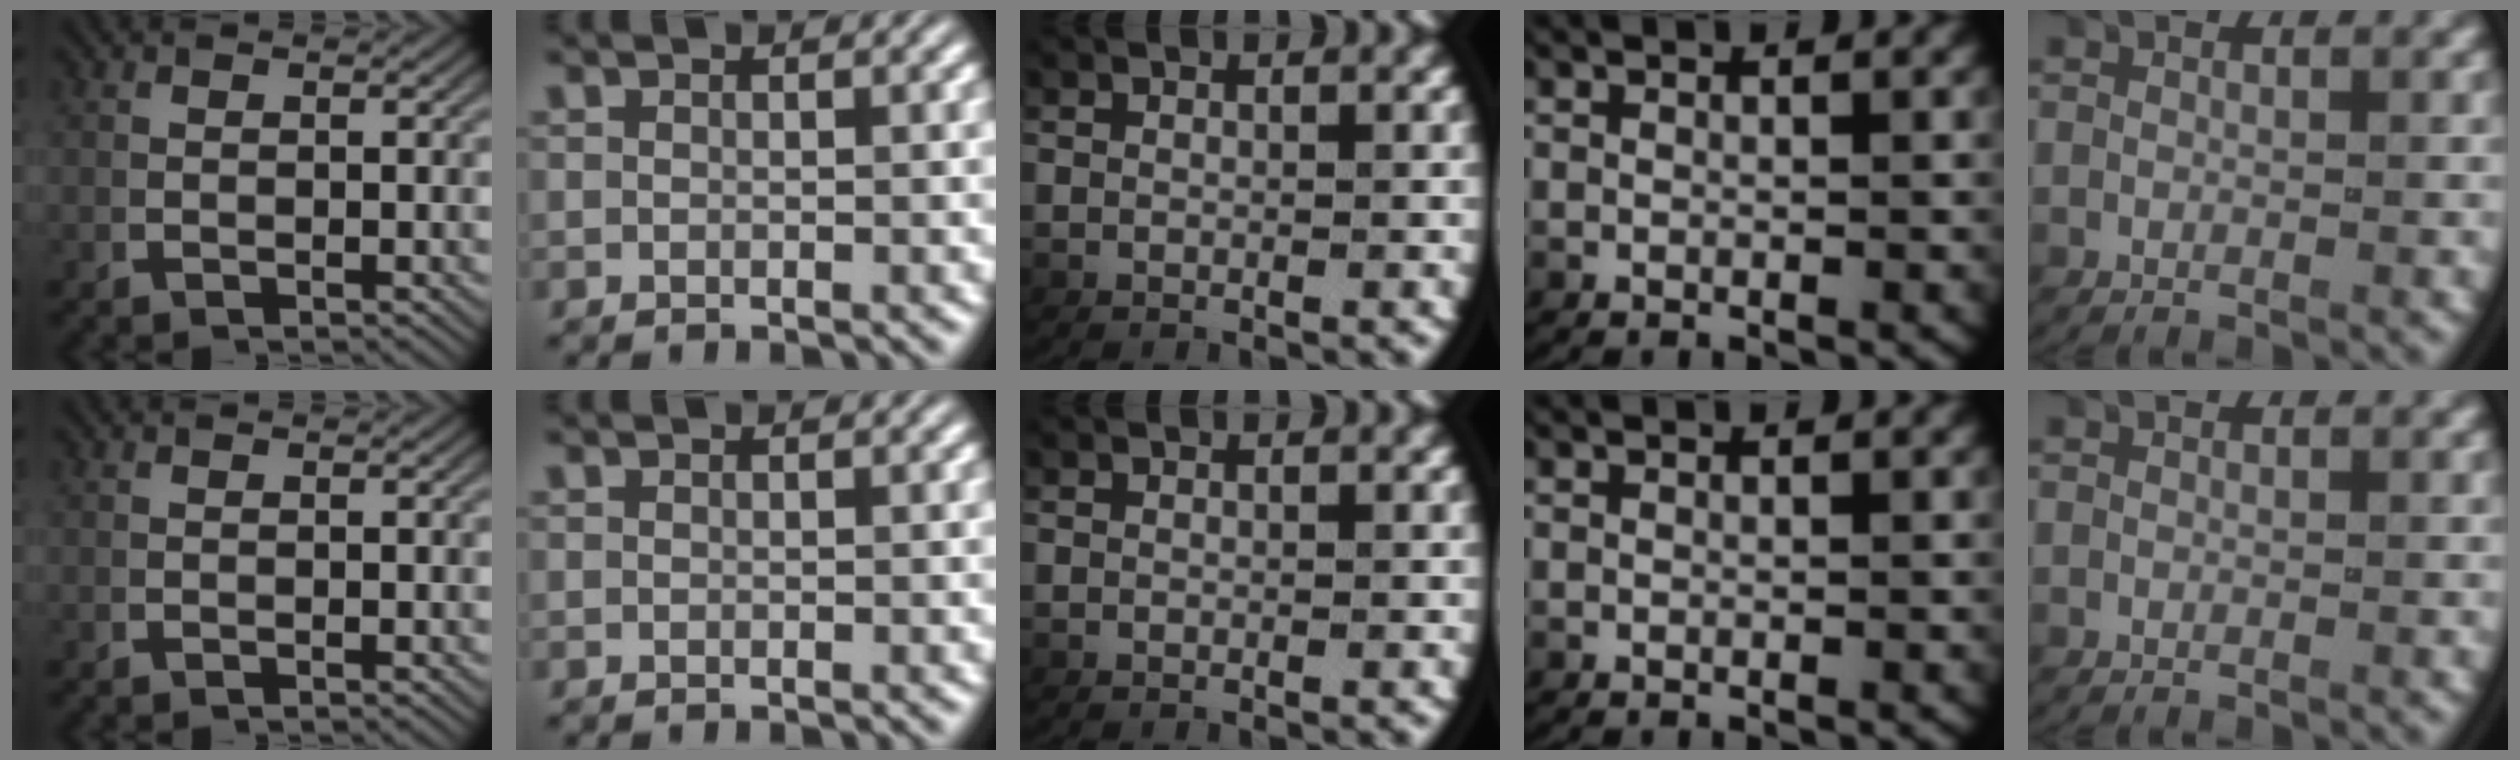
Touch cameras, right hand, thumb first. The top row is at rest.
{}